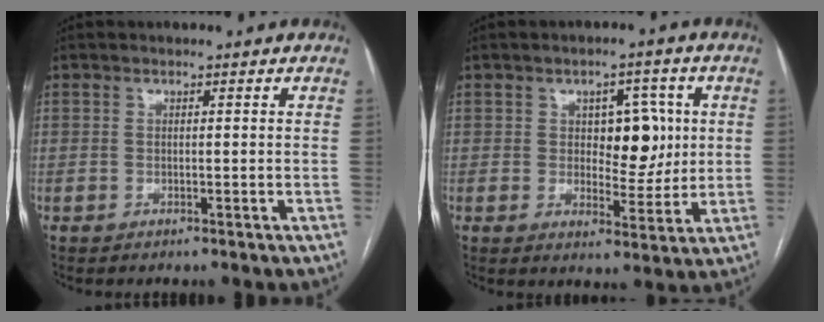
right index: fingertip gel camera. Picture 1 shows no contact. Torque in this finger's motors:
{"motor_torque": [0.12, 0.14, 0.02, 0.00]}